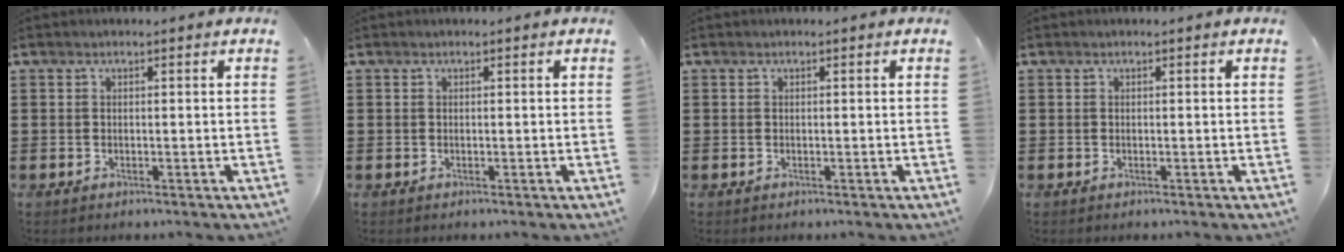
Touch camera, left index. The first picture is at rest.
{"total": 0.0}
{"total": 0.0}
{"total": 0.0}